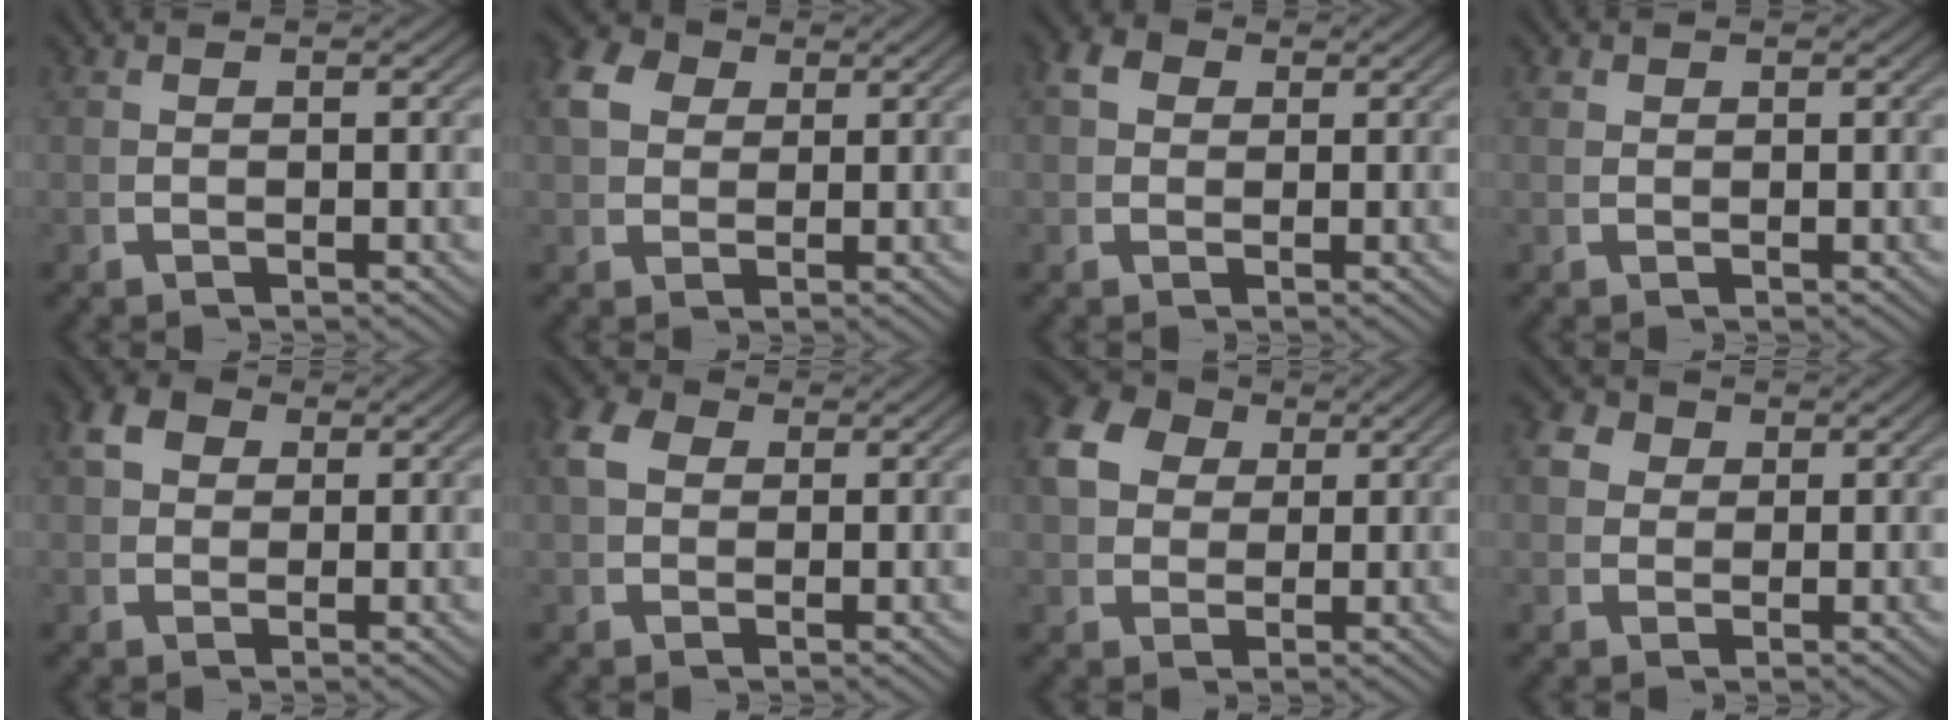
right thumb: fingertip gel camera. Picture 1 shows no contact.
{"total": 5.5, "force": [2.5, 4.1, 2.7], "torque": [-0.064, -0.002, 0.045]}
{"total": 3.4, "force": [1.4, 2.6, 1.7], "torque": [-0.037, -0.004, 0.023]}
{"total": 1.1, "force": [0.7, 0.8, 0.2], "torque": [-0.005, -0.004, 0.019]}
{"total": 4.2, "force": [1.8, 3.1, 2.1], "torque": [-0.049, -0.004, 0.033]}
{"total": 4.4, "force": [1.8, 3.3, 2.4], "torque": [-0.055, -0.002, 0.033]}
{"total": 8.4, "force": [3.4, 6.4, 4.3], "torque": [-0.094, 0.002, 0.059]}
{"total": 5.3, "force": [1.8, 4.3, 2.4], "torque": [-0.062, -0.009, 0.031]}